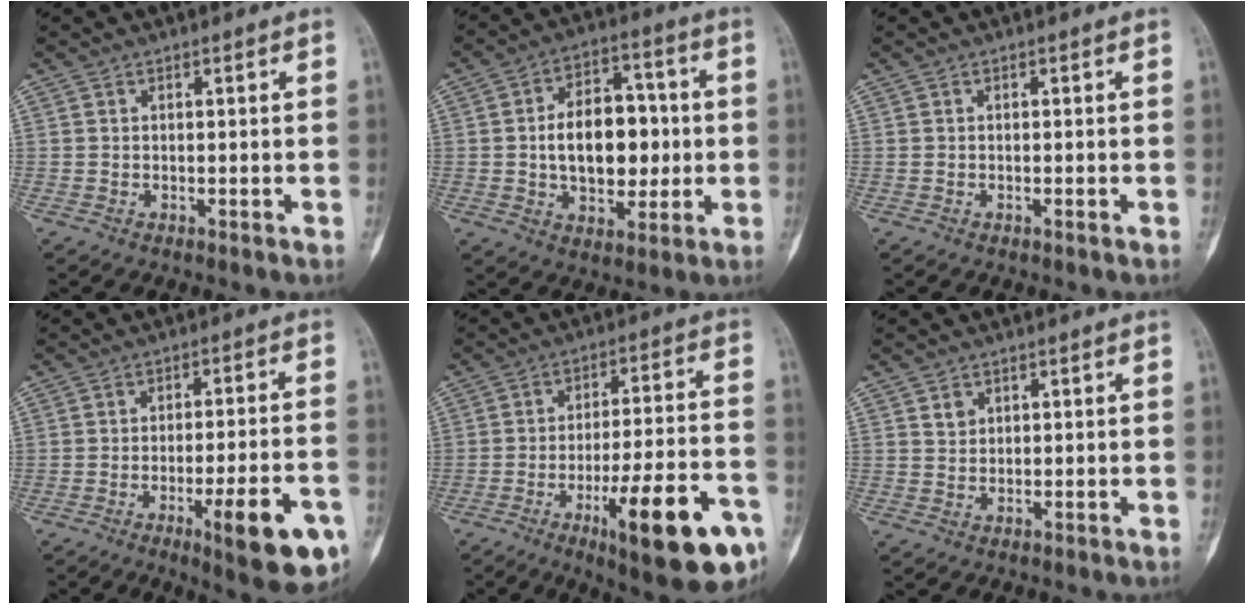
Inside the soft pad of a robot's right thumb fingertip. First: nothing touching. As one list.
[{"total": 15.3, "force": [-0.1, 9.8, 11.7], "torque": [-0.145, 0.025, 0.004]}, {"total": 0.0}, {"total": 13.9, "force": [-6.1, 3.0, 12.2], "torque": [-0.159, 0.016, -0.078]}, {"total": 20.2, "force": [-9.2, 4.8, 17.3], "torque": [-0.227, 0.038, -0.130]}, {"total": 1.9, "force": [1.0, 1.5, 0.7], "torque": [-0.001, -0.006, 0.017]}]